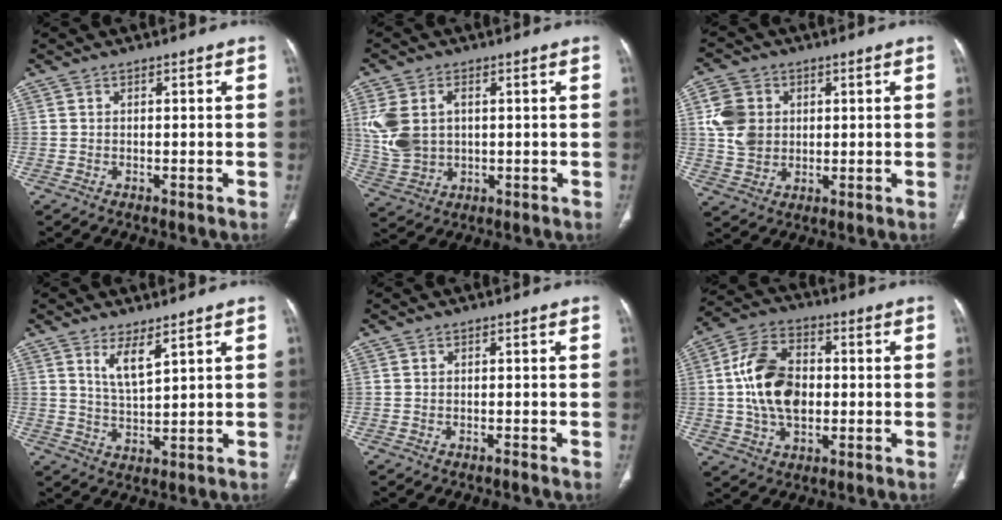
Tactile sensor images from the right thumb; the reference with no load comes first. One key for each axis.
{"total": 9.9, "fx": 1.7, "fy": 7.1, "fz": 6.7, "tx": -0.143, "ty": 0.005, "tz": 0.046}
{"total": 8.9, "fx": 1.6, "fy": 7.5, "fz": 4.5, "tx": -0.071, "ty": -0.003, "tz": 0.033}
{"total": 5.0, "fx": 3.1, "fy": 1.3, "fz": 3.7, "tx": -0.069, "ty": -0.031, "tz": 0.066}
{"total": 0.0}
{"total": 14.1, "fx": 0.1, "fy": 9.1, "fz": 10.8, "tx": -0.189, "ty": 0.018, "tz": 0.000}